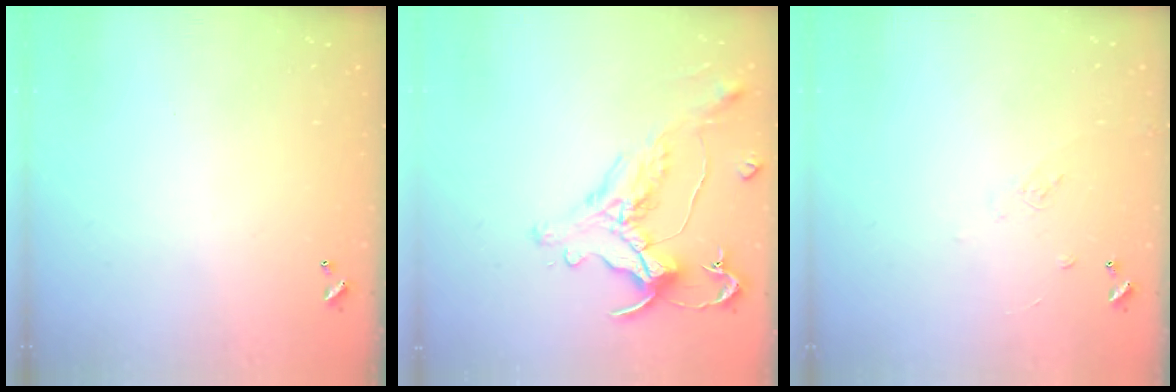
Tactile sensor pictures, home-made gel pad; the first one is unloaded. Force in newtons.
{"total": 0.7, "press": 0.1, "slide": 0.7}
{"total": 6.5, "press": 6.4, "slide": 0.9}